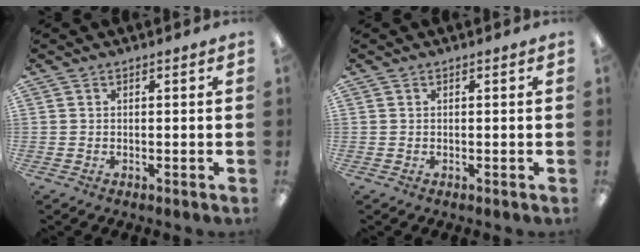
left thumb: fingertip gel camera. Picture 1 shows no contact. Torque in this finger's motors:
{"motor_torque": [0.01, -0.01, -0.19, 0.19, 0.00]}